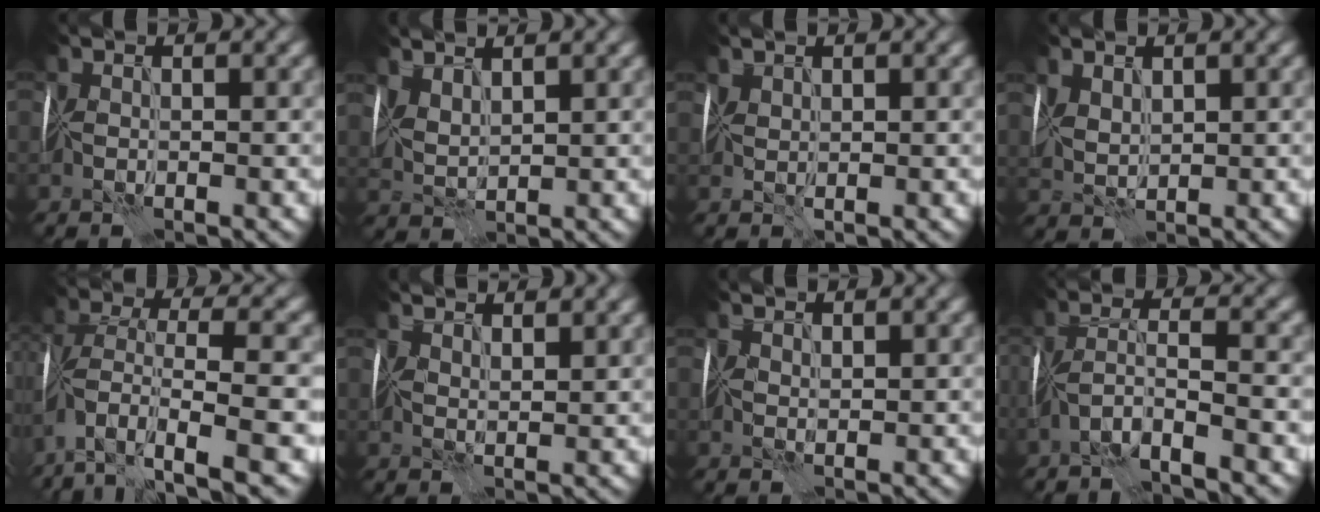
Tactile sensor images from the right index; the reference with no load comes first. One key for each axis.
{"total": 3.3, "fx": 2.3, "fy": 1.3, "fz": 1.9, "tx": -0.051, "ty": 0.009, "tz": 0.049}
{"total": 1.2, "fx": 1.2, "fy": 0.3, "fz": 0.3, "tx": -0.009, "ty": 0.008, "tz": 0.024}
{"total": 2.9, "fx": 1.5, "fy": 1.8, "fz": 1.7, "tx": -0.048, "ty": 0.007, "tz": 0.028}
{"total": 9.7, "fx": -3.9, "fy": 3.9, "fz": 7.9, "tx": -0.164, "ty": 0.003, "tz": -0.068}
{"total": 4.0, "fx": 3.5, "fy": 1.1, "fz": 1.6, "tx": -0.029, "ty": 0.003, "tz": 0.056}
{"total": 1.4, "fx": 1.3, "fy": 0.5, "fz": 0.4, "tx": -0.009, "ty": 0.005, "tz": 0.022}
{"total": 3.5, "fx": -2.2, "fy": 0.3, "fz": 2.8, "tx": -0.059, "ty": 0.008, "tz": -0.052}